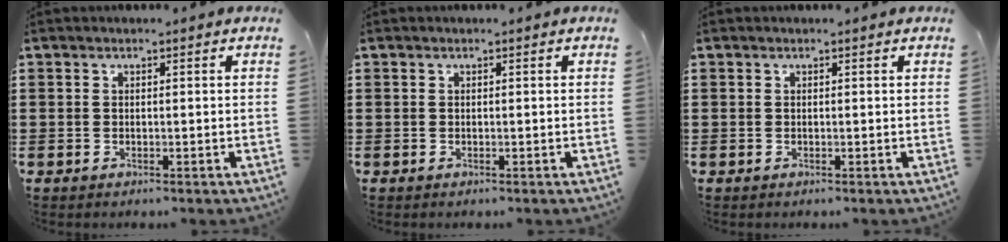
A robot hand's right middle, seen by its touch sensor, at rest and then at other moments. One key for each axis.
{"total": 0.0}
{"total": 0.0}